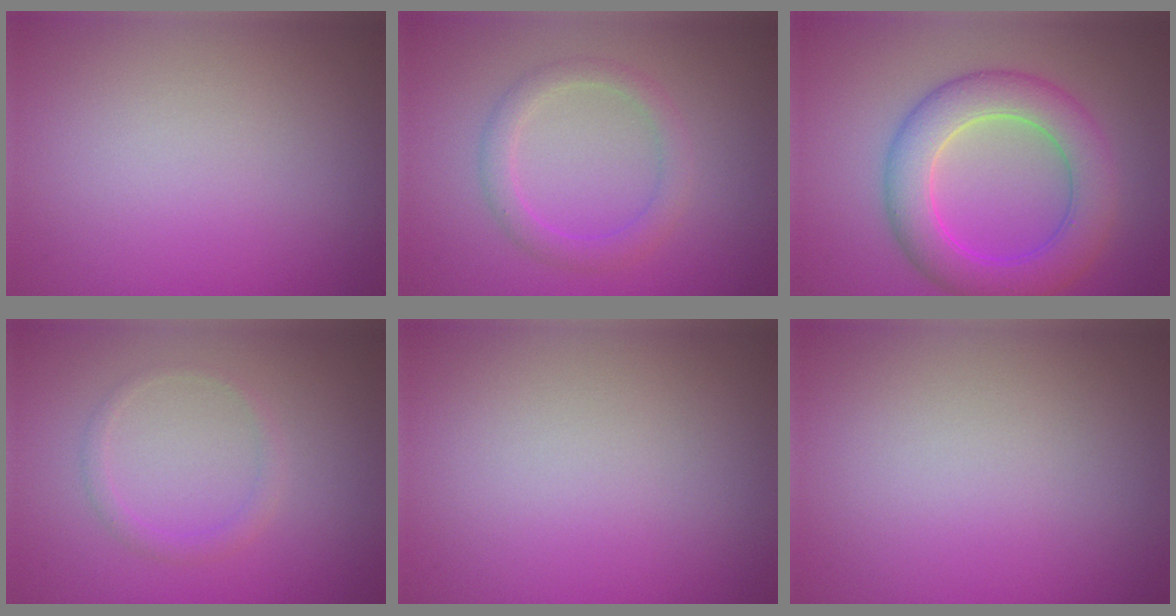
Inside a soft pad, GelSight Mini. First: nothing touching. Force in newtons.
{"total": 2.4, "press": 2.4, "slide": 0.1}
{"total": 6.5, "press": 6.5, "slide": 0.1}
{"total": 1.2, "press": 1.2, "slide": 0.0}
{"total": 0.0}
{"total": 0.0}